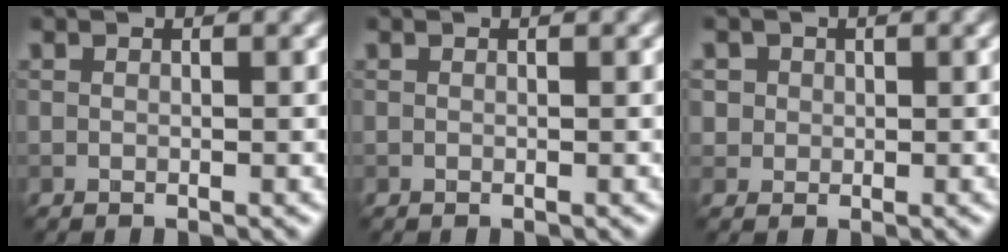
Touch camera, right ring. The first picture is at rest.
{"total": 0.0}
{"total": 2.2, "force": [0.8, 1.9, 0.6], "torque": [-0.011, 0.002, 0.024]}